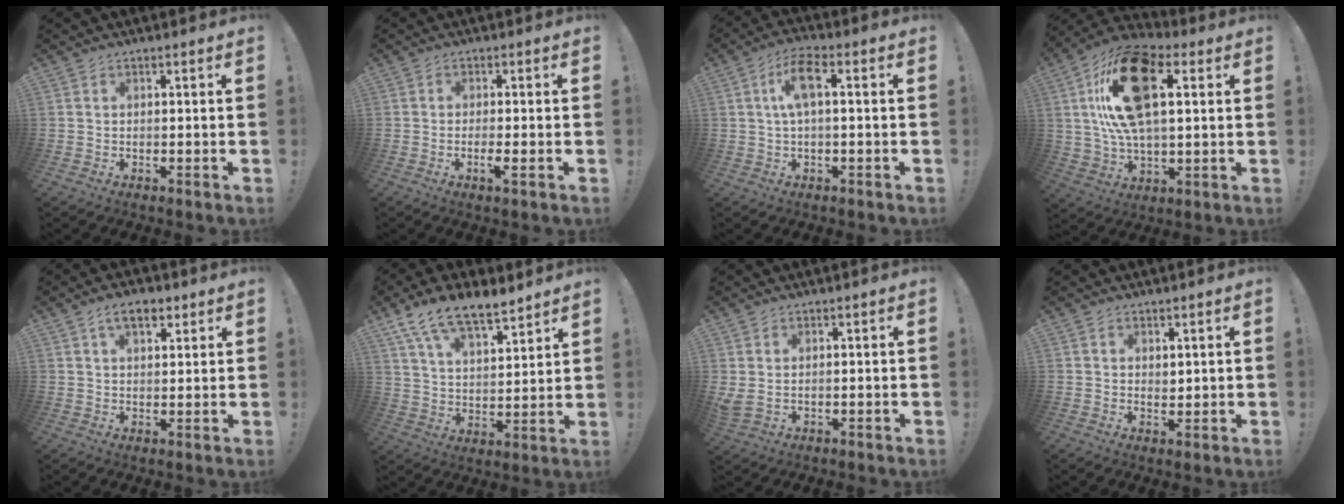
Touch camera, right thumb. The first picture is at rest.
{"total": 3.1, "force": [-1.1, -0.2, 2.9], "torque": [-0.047, -0.011, -0.018]}
{"total": 7.8, "force": [0.9, 2.6, 7.3], "torque": [-0.136, 0.009, 0.014]}
{"total": 22.5, "force": [6.3, 12.4, 17.6], "torque": [-0.304, 0.001, 0.108]}
{"total": 6.7, "force": [3.6, 3.5, 4.5], "torque": [-0.068, -0.003, 0.063]}
{"total": 13.1, "force": [10.2, 4.5, 6.8], "torque": [-0.129, -0.068, 0.187]}
{"total": 2.3, "force": [1.2, 0.7, 1.9], "torque": [-0.031, -0.007, 0.022]}
{"total": 2.4, "force": [1.7, 1.6, 0.6], "torque": [0.006, -0.014, 0.028]}